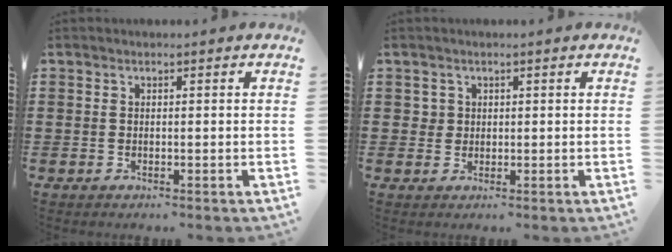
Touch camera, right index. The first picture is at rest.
{"total": 1.5, "force": [0.5, 1.4, 0.3], "torque": [-0.011, 0.009, 0.010]}